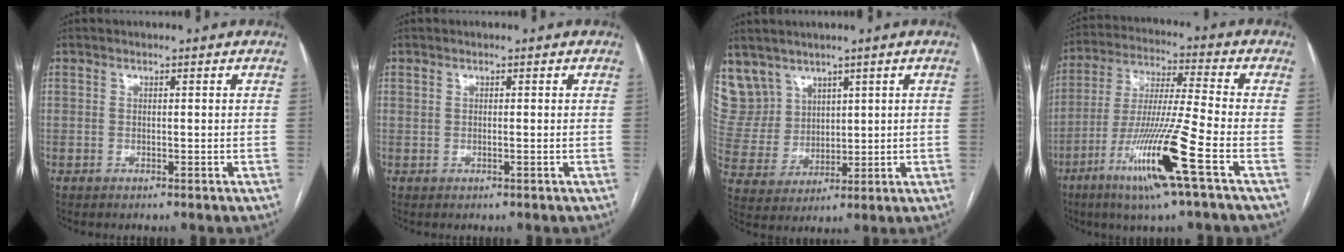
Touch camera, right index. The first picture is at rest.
{"total": 0.0}
{"total": 8.8, "force": [6.1, 6.4, 0.5], "torque": [-0.024, 0.025, 0.145]}
{"total": 15.1, "force": [-6.8, -1.0, 13.4], "torque": [-0.270, -0.023, -0.129]}